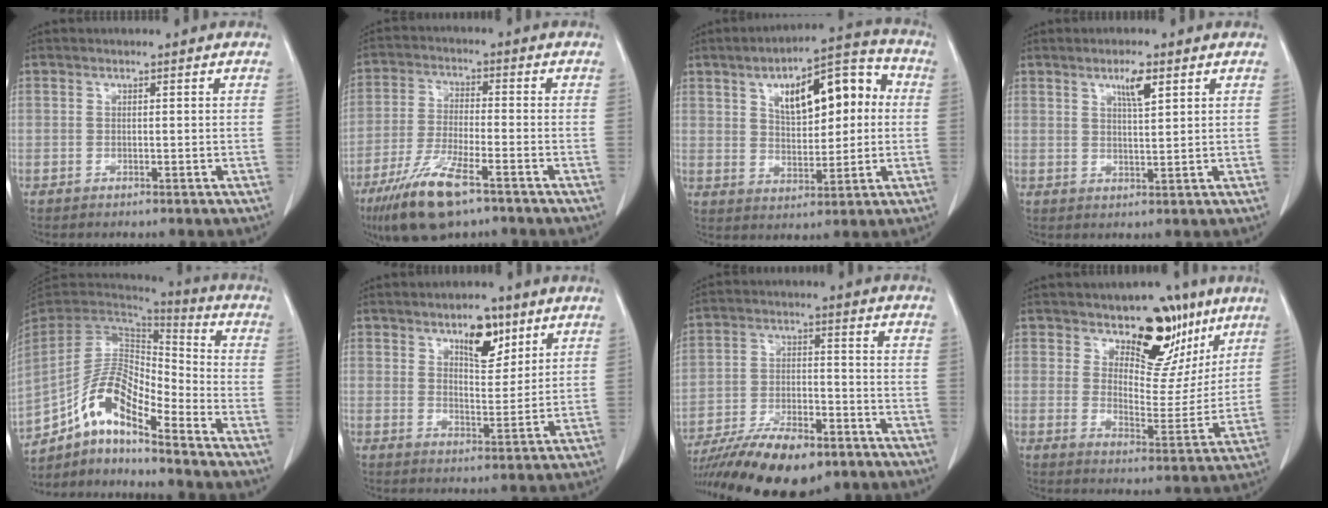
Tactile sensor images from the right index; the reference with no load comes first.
{"total": 11.4, "force": [-7.3, 2.3, 8.4], "torque": [-0.170, -0.024, -0.129]}
{"total": 14.4, "force": [3.6, 6.2, 12.5], "torque": [-0.177, 0.041, 0.061]}
{"total": 3.9, "force": [2.2, 0.6, 3.2], "torque": [-0.057, -0.001, 0.039]}
{"total": 12.8, "force": [-8.3, 3.5, 9.2], "torque": [-0.181, 0.027, -0.151]}
{"total": 7.1, "force": [4.4, 2.9, 4.8], "torque": [-0.074, 0.000, 0.071]}
{"total": 15.9, "force": [-12.0, 4.9, 9.1], "torque": [-0.167, -0.012, -0.201]}
{"total": 12.9, "force": [8.5, 6.6, 7.1], "torque": [-0.076, -0.009, 0.133]}